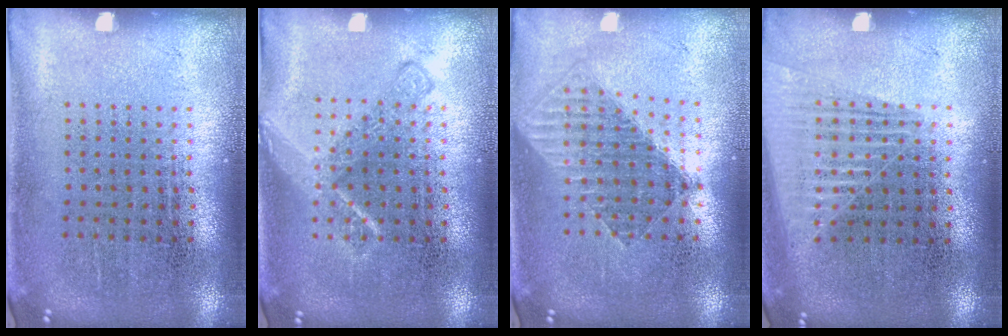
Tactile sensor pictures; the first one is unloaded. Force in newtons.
{"total": 2.3, "press": 2.3, "slide": 0.5}
{"total": 1.5, "press": 1.3, "slide": 0.8}
{"total": 1.5, "press": 1.5, "slide": 0.4}